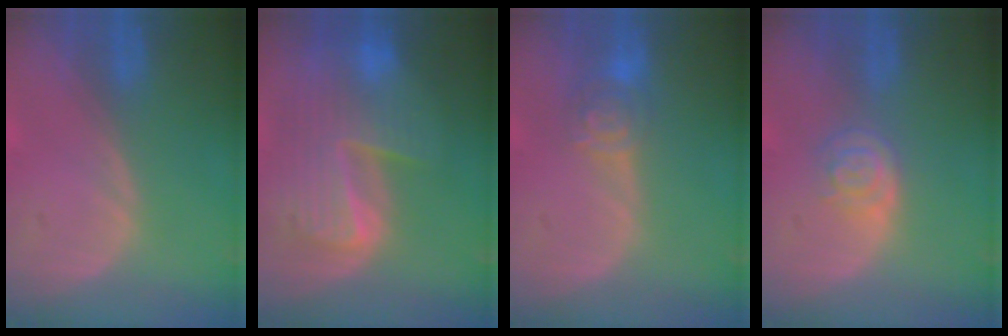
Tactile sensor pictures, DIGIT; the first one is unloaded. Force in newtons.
{"total": 9.8, "press": 8.5, "slide": 4.9}
{"total": 4.6, "press": 4.2, "slide": 1.9}
{"total": 3.9, "press": 3.7, "slide": 1.2}